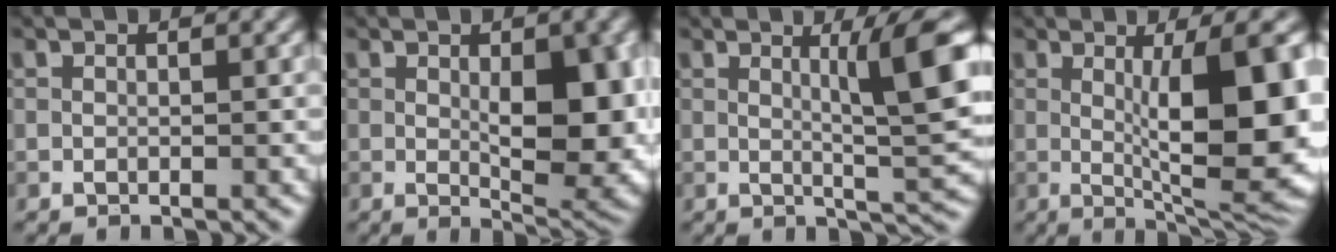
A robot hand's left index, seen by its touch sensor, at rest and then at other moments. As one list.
[{"total": 9.6, "force": [0.0, 4.1, 8.6], "torque": [-0.121, -0.013, 0.015]}, {"total": 6.8, "force": [1.6, 0.8, 6.5], "torque": [-0.090, -0.004, 0.029]}, {"total": 11.3, "force": [0.5, 3.0, 10.9], "torque": [-0.145, -0.010, 0.015]}]